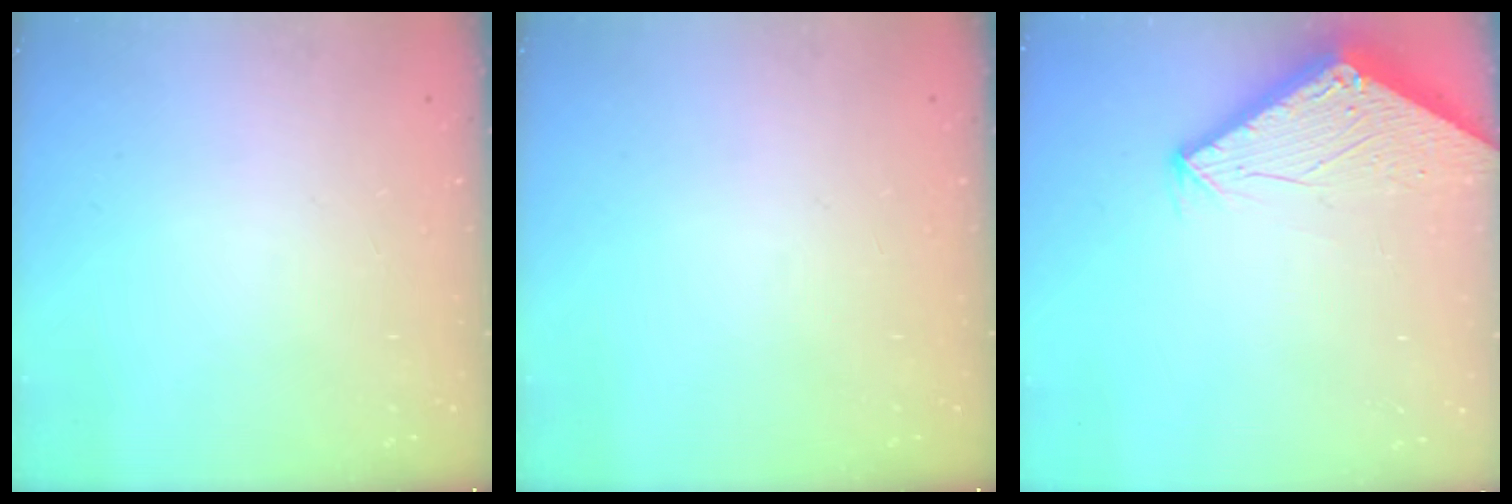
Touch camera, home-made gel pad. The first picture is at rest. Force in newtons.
{"total": 0.0}
{"total": 2.9, "press": 2.9, "slide": 0.2}